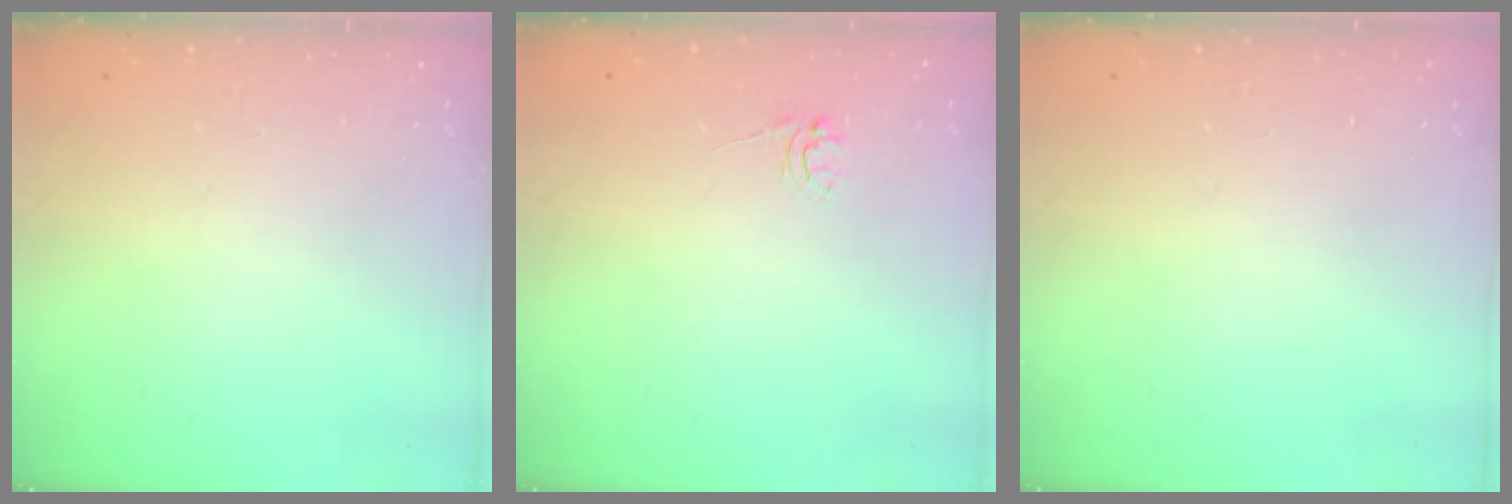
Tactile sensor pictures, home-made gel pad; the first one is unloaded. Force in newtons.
{"total": 2.5, "press": 2.5, "slide": 0.2}
{"total": 0.0}